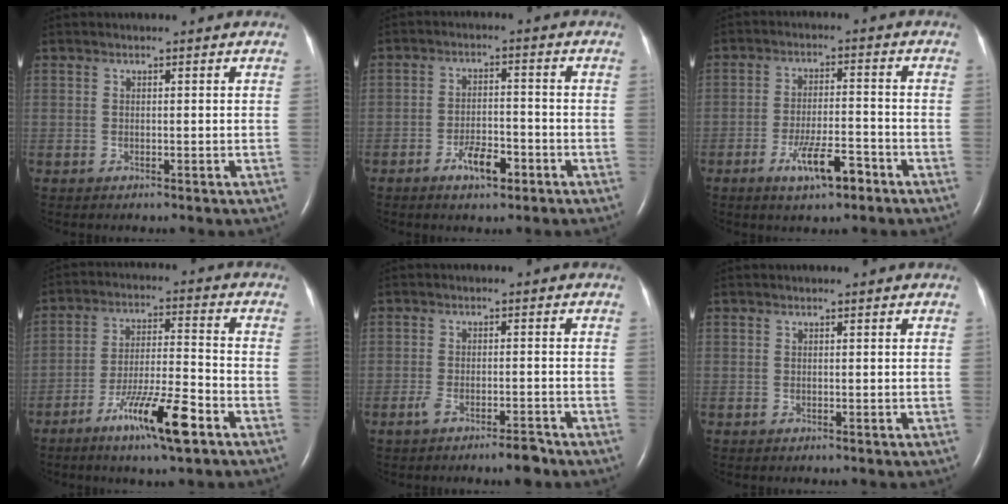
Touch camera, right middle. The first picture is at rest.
{"total": 5.0, "force": [-2.9, 1.7, 3.7], "torque": [-0.069, 0.001, -0.046]}
{"total": 7.0, "force": [-4.1, 1.5, 5.4], "torque": [-0.101, -0.004, -0.066]}
{"total": 11.2, "force": [-6.4, 0.7, 9.1], "torque": [-0.164, -0.013, -0.112]}
{"total": 4.0, "force": [-3.0, 0.7, 2.6], "torque": [-0.050, 0.001, -0.050]}
{"total": 0.0}